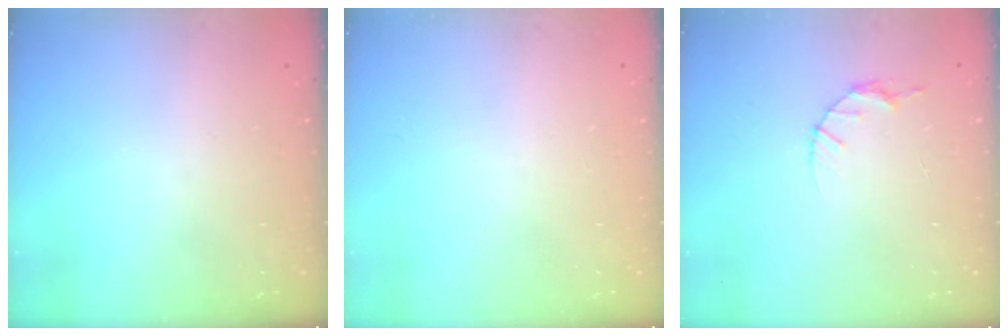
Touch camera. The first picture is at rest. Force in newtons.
{"total": 0.0}
{"total": 4.1, "press": 4.1, "slide": 0.5}